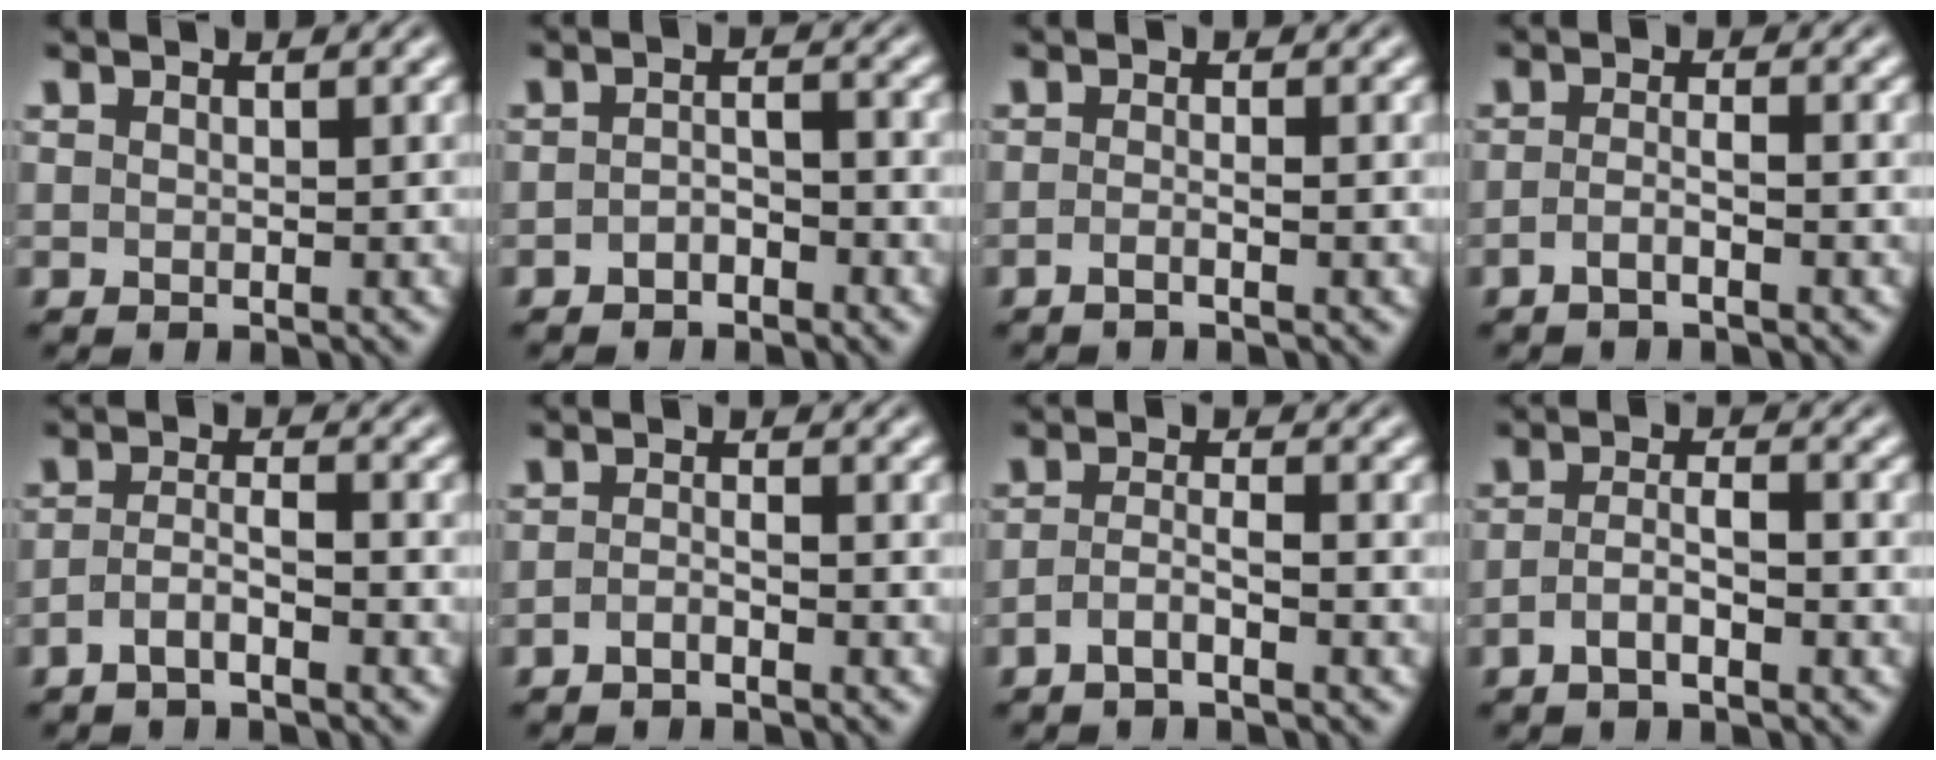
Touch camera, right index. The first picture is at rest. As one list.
[{"total": 2.0, "force": [-1.8, 0.4, 0.7], "torque": [0.000, -0.008, -0.029]}, {"total": 1.7, "force": [-1.3, -0.5, 0.9], "torque": [-0.017, -0.004, -0.026]}, {"total": 2.2, "force": [-1.8, -0.4, 1.2], "torque": [-0.022, -0.010, -0.029]}, {"total": 2.6, "force": [-2.2, 0.2, 1.4], "torque": [-0.020, -0.011, -0.035]}, {"total": 1.8, "force": [-1.7, -0.3, 0.5], "torque": [-0.006, -0.007, -0.029]}, {"total": 2.4, "force": [-2.1, -0.1, 1.3], "torque": [-0.020, -0.012, -0.033]}, {"total": 2.7, "force": [-2.0, 0.3, 1.8], "torque": [-0.026, -0.010, -0.032]}]